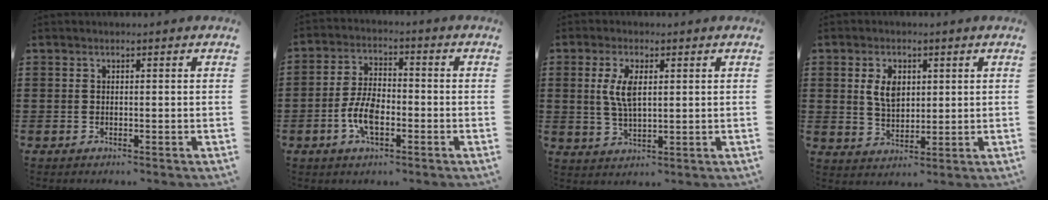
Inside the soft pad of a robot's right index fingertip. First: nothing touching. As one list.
[{"total": 6.8, "force": [-2.4, 3.3, 5.5], "torque": [-0.127, 0.001, -0.050]}, {"total": 5.4, "force": [1.2, 2.2, 4.8], "torque": [-0.108, 0.004, 0.017]}, {"total": 5.0, "force": [1.4, 3.2, 3.6], "torque": [-0.072, 0.009, 0.021]}]